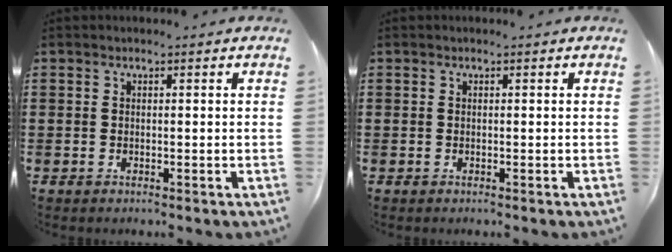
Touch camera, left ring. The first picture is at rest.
{"total": 0.0}